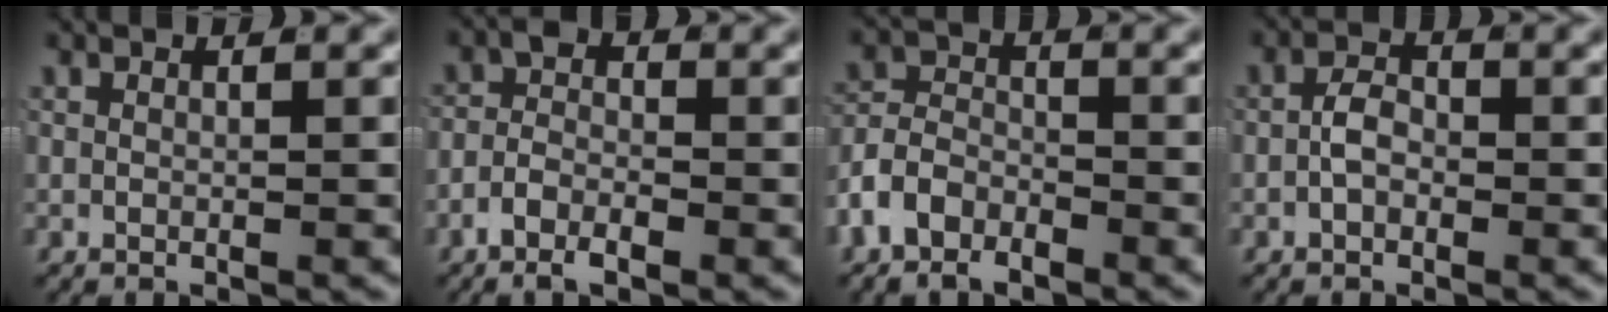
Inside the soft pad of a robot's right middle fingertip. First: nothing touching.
{"total": 2.8, "force": [-1.6, 1.4, 1.8], "torque": [-0.025, 0.002, -0.037]}
{"total": 4.6, "force": [-2.5, 3.3, 2.0], "torque": [-0.033, -0.002, -0.051]}
{"total": 1.9, "force": [-0.6, 1.1, 1.4], "torque": [-0.023, 0.001, -0.013]}